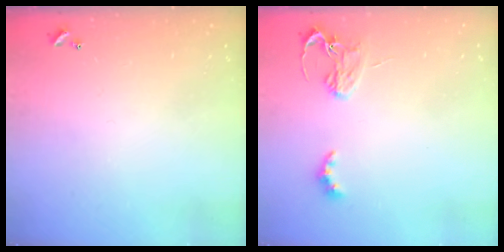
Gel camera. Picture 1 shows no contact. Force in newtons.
{"total": 2.9, "press": 2.8, "slide": 0.6}